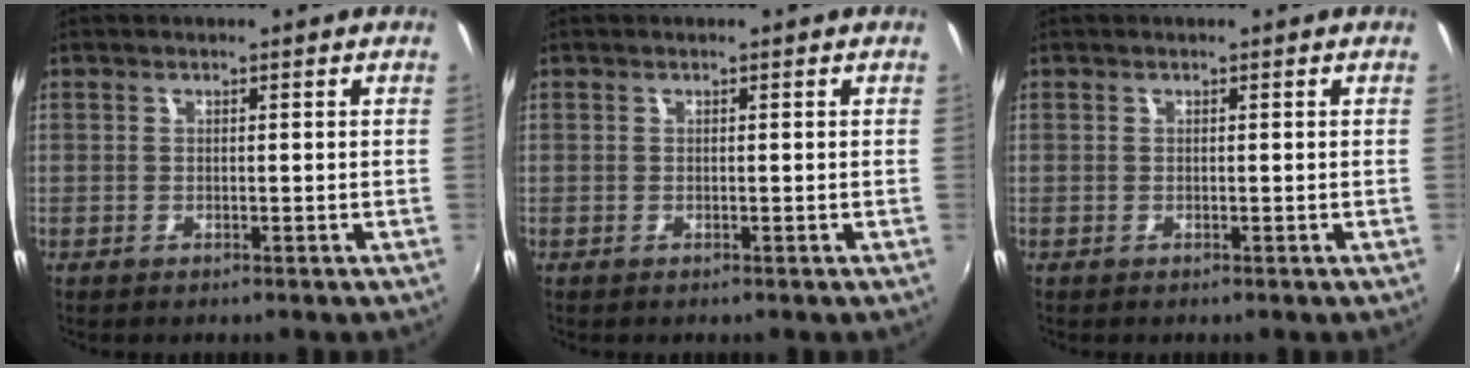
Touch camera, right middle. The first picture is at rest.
{"total": 0.0}
{"total": 0.0}